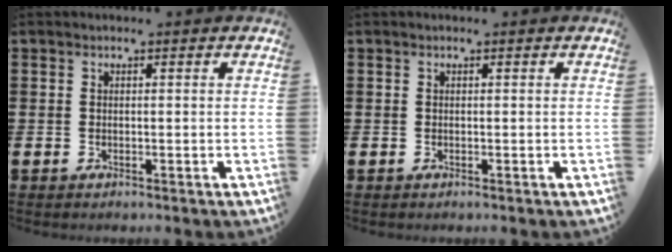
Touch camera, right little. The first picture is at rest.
{"total": 0.0}